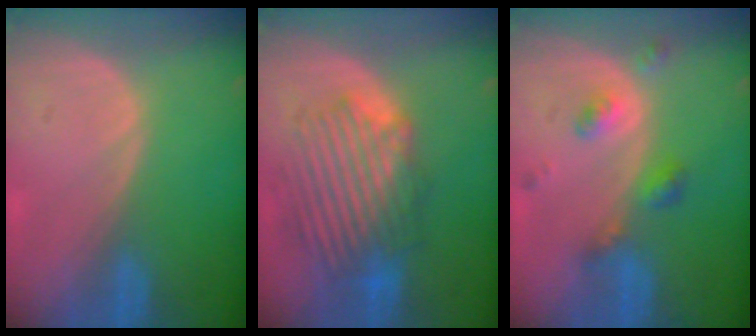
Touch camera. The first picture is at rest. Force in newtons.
{"total": 8.7, "press": 8.6, "slide": 1.3}
{"total": 5.1, "press": 4.4, "slide": 2.5}